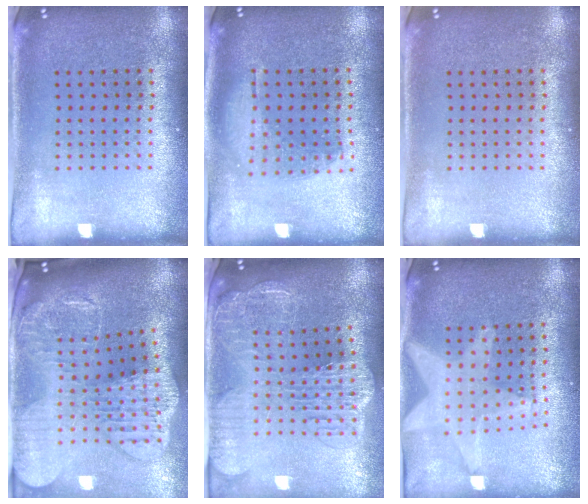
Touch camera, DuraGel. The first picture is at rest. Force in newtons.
{"total": 1.0, "press": 0.9, "slide": 0.4}
{"total": 0.0}
{"total": 3.8, "press": 2.9, "slide": 2.4}
{"total": 3.3, "press": 2.6, "slide": 1.9}
{"total": 1.8, "press": 1.6, "slide": 0.8}